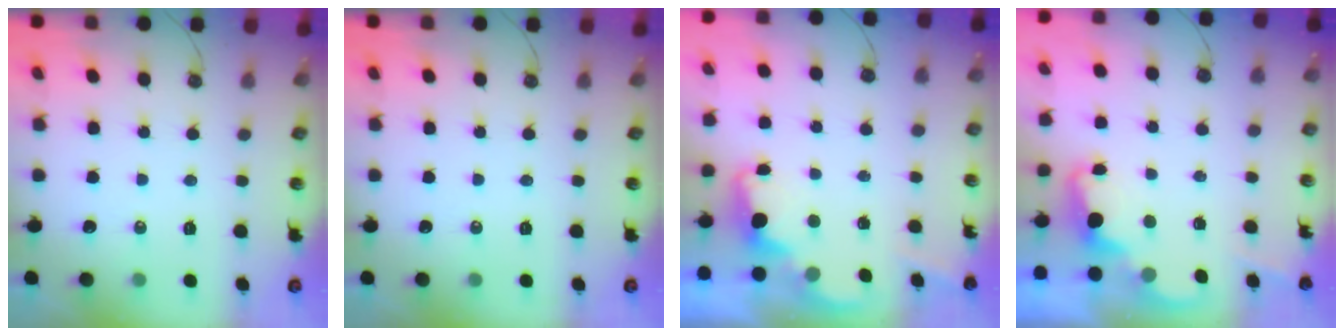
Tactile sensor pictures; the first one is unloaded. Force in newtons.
{"total": 0.0}
{"total": 3.1, "press": 3.1, "slide": 0.4}
{"total": 2.4, "press": 2.3, "slide": 0.5}